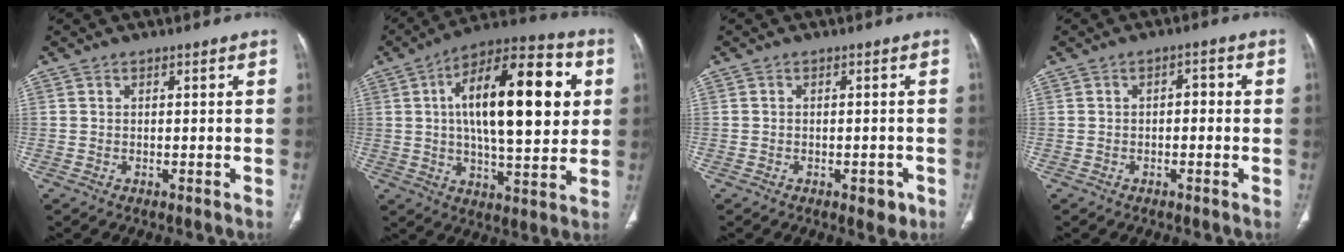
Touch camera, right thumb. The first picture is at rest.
{"total": 24.7, "force": [4.8, 9.8, 22.1], "torque": [-0.323, 0.006, 0.063]}
{"total": 2.9, "force": [-1.4, 1.6, 2.0], "torque": [-0.011, 0.003, -0.015]}
{"total": 2.5, "force": [-0.1, 1.5, 2.0], "torque": [-0.022, 0.011, -0.008]}